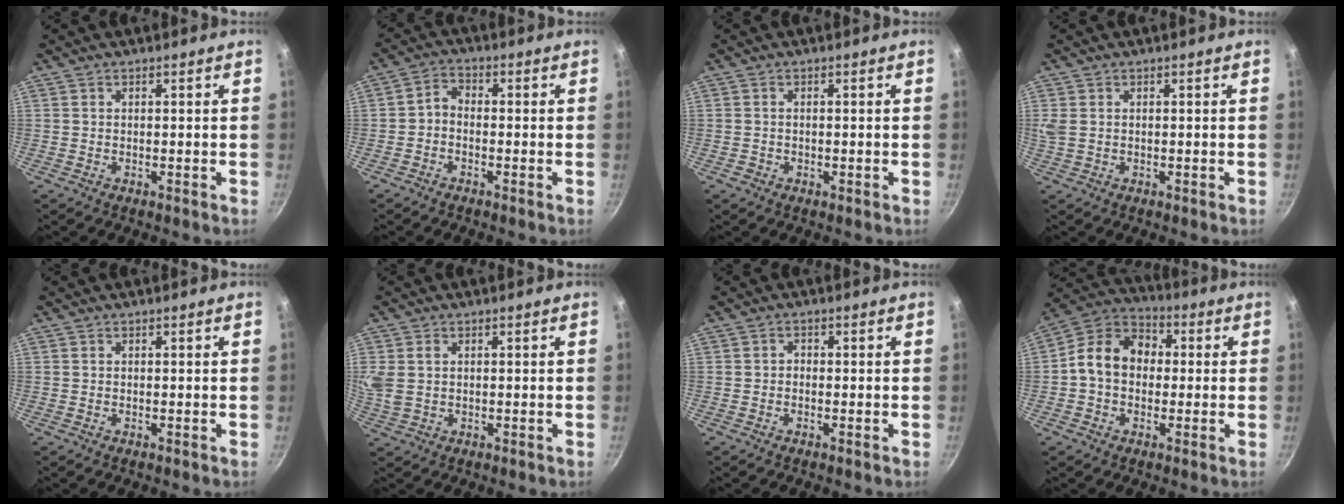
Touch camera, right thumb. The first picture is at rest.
{"total": 1.5, "force": [-0.5, 1.0, 1.0], "torque": [-0.021, 0.010, -0.013]}
{"total": 0.7, "force": [-0.3, 0.5, 0.3], "torque": [-0.004, 0.001, -0.006]}
{"total": 2.1, "force": [0.5, 1.5, 1.4], "torque": [-0.028, 0.001, 0.013]}
{"total": 0.0}
{"total": 5.5, "force": [1.3, 4.0, 3.6], "torque": [-0.075, 0.001, 0.029]}
{"total": 1.0, "force": [-0.4, 0.8, 0.4], "torque": [-0.005, 0.005, -0.010]}
{"total": 11.4, "force": [0.0, 8.9, 7.1], "torque": [-0.087, 0.033, -0.025]}